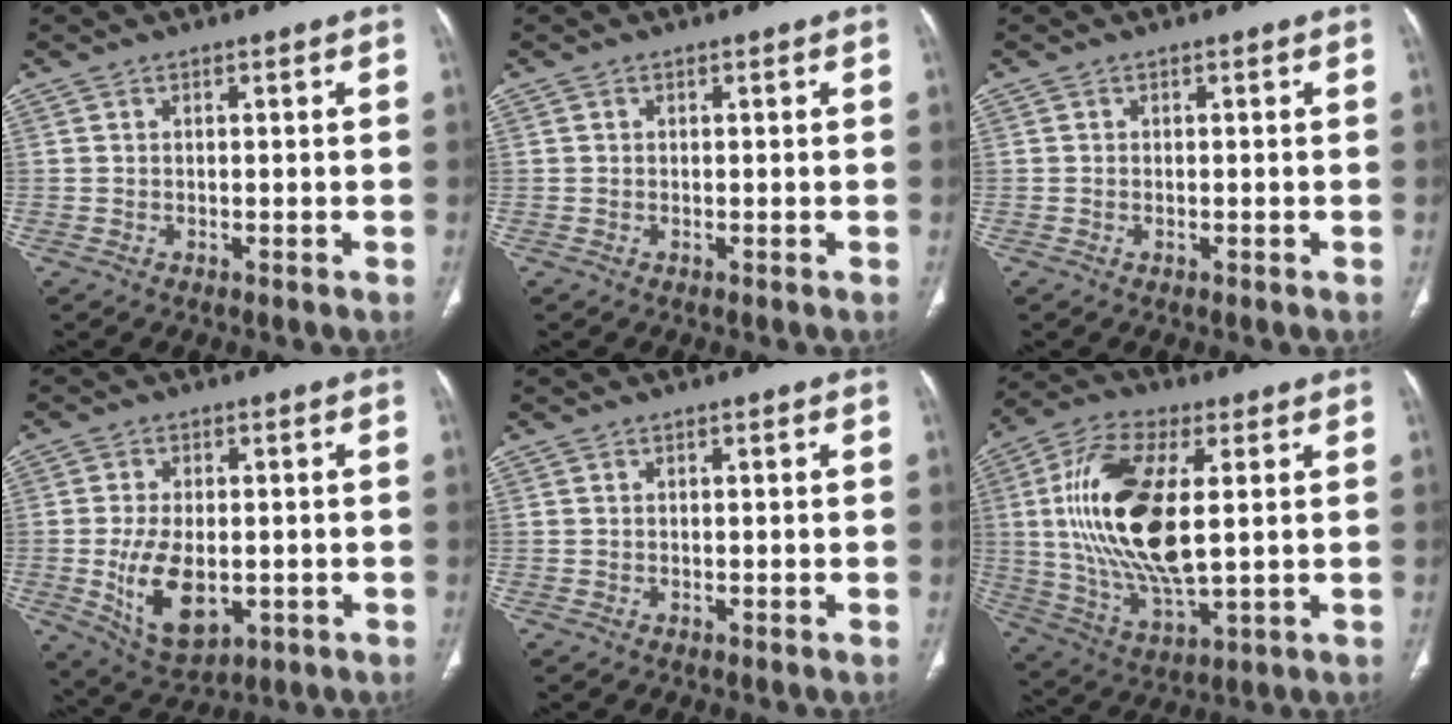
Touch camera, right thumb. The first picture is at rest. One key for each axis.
{"total": 0.0}
{"total": 0.0}
{"total": 11.3, "fx": -2.0, "fy": 6.5, "fz": 9.1, "tx": -0.154, "ty": -0.009, "tz": -0.016}
{"total": 0.0}
{"total": 20.7, "fx": 2.9, "fy": 8.9, "fz": 18.4, "tx": -0.370, "ty": -0.010, "tz": 0.056}